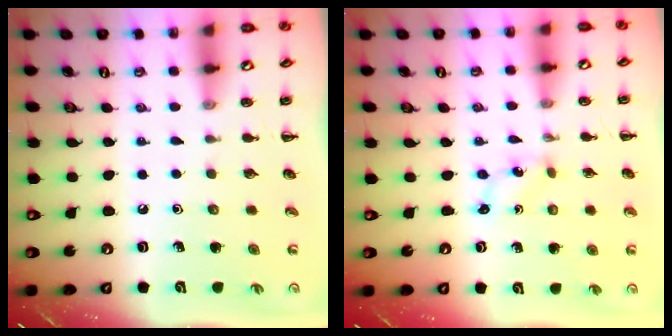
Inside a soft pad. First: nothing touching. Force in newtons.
{"total": 0.6, "press": 0.5, "slide": 0.2}